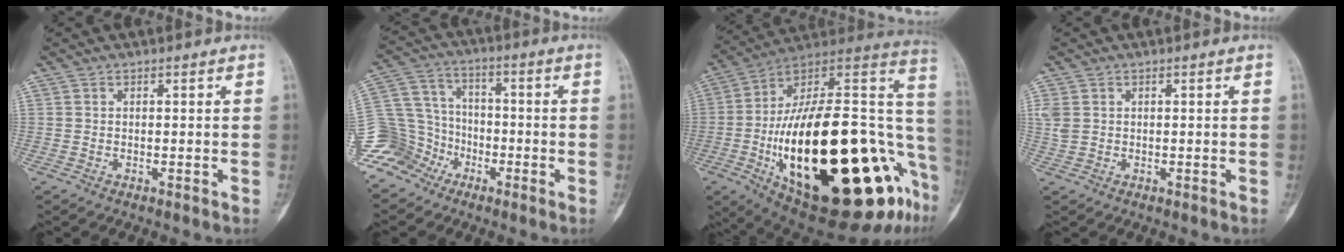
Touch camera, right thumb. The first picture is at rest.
{"total": 14.0, "force": [-8.0, 10.9, 3.8], "torque": [-0.075, 0.067, -0.153]}
{"total": 43.8, "force": [-9.3, 17.6, 39.0], "torque": [-0.539, 0.025, -0.137]}
{"total": 2.8, "force": [0.6, 2.1, 1.8], "torque": [-0.051, 0.006, 0.019]}